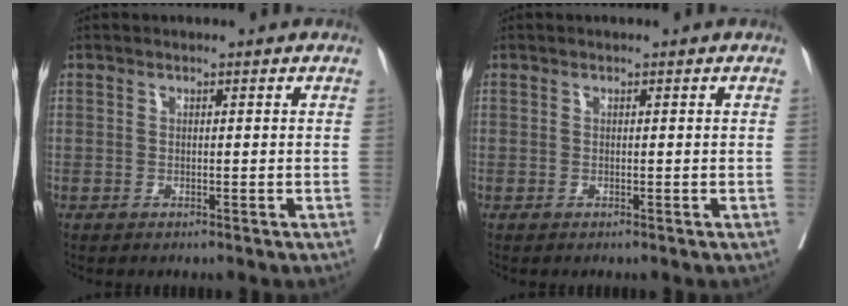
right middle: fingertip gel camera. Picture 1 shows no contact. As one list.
[{"total": 0.0}]